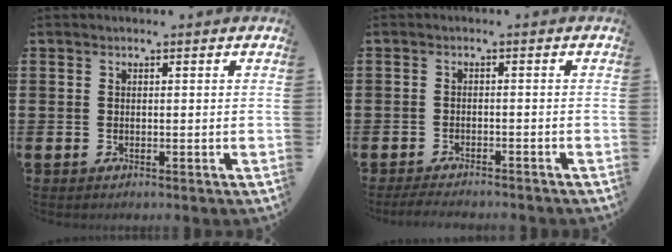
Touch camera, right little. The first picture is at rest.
{"total": 1.5, "force": [-1.4, 0.1, 0.4], "torque": [-0.009, 0.003, -0.027]}